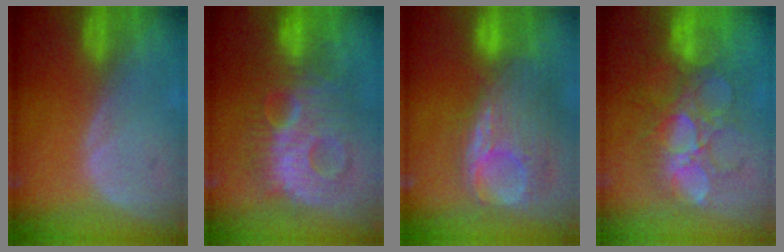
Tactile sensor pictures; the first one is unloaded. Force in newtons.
{"total": 11.4, "press": 11.4, "slide": 0.7}
{"total": 11.9, "press": 10.4, "slide": 5.8}
{"total": 10.3, "press": 9.7, "slide": 3.7}